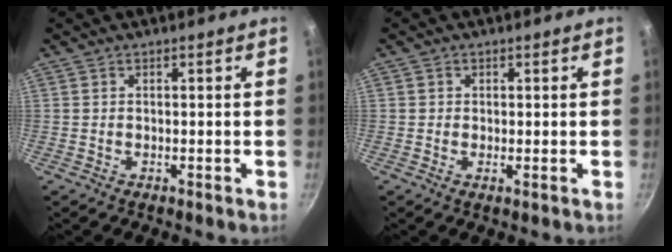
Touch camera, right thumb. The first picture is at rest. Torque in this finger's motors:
{"motor_torque": [-0.40, -0.63, -0.34, -0.15, -0.01]}